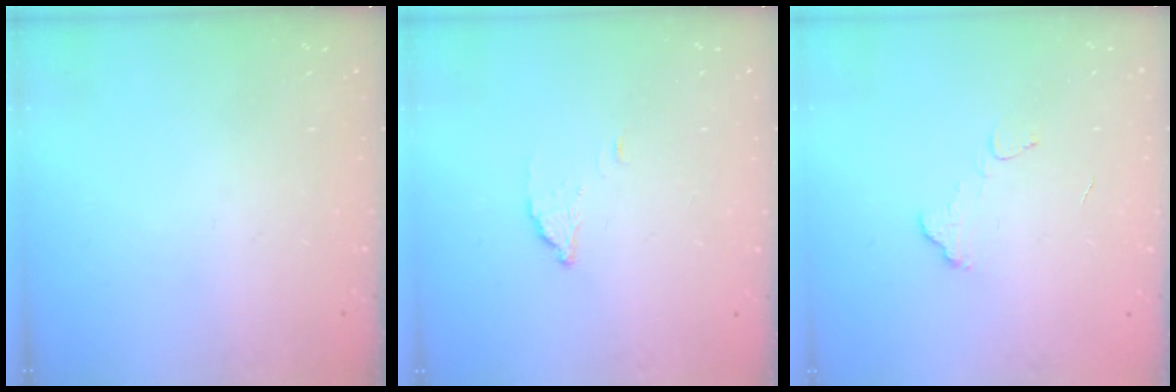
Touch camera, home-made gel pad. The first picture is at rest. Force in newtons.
{"total": 2.3, "press": 2.3, "slide": 0.1}
{"total": 4.0, "press": 4.0, "slide": 0.2}